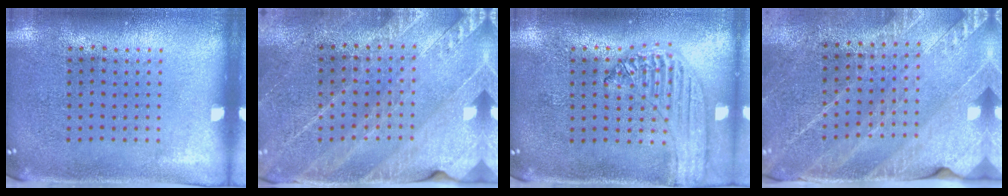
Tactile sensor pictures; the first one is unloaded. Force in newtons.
{"total": 2.6, "press": 2.5, "slide": 0.4}
{"total": 1.2, "press": 1.2, "slide": 0.2}
{"total": 2.6, "press": 2.6, "slide": 0.0}